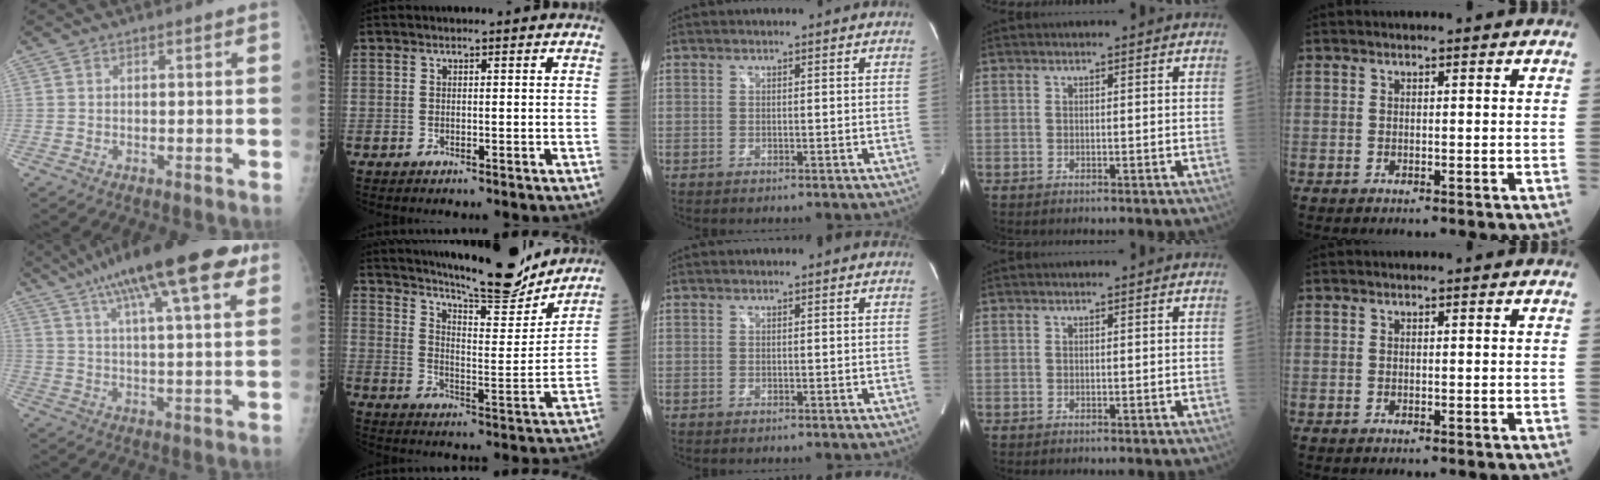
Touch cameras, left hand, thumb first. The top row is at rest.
{"thumb": {"total": 22.2, "force": [12.6, 5.3, 17.5], "torque": [-0.276, -0.003, 0.194]}, "index": {"total": 20.7, "force": [19.0, 1.9, 8.2], "torque": [-0.136, -0.033, 0.269]}}